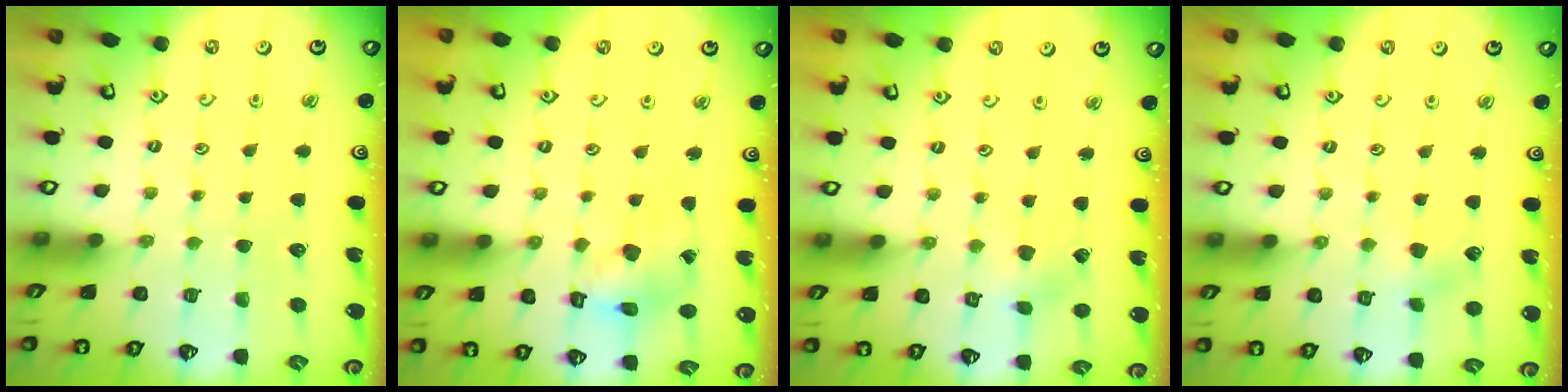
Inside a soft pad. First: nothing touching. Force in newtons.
{"total": 9.7, "press": 9.7, "slide": 1.0}
{"total": 2.1, "press": 2.1, "slide": 0.1}
{"total": 3.7, "press": 3.7, "slide": 0.5}